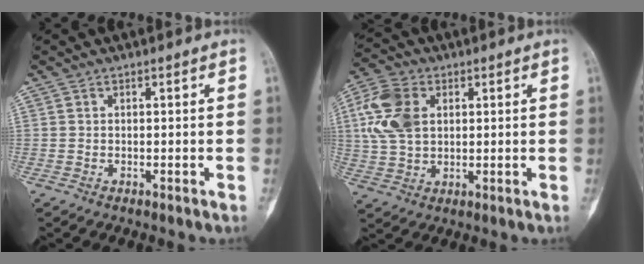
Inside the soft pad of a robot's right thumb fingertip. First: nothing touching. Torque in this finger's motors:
{"motor_torque": [-0.03, 0.40, 0.61, 0.14, 0.14]}